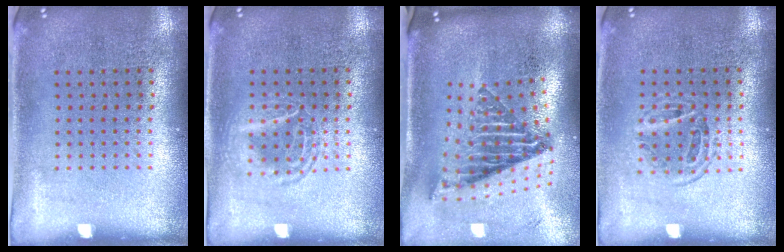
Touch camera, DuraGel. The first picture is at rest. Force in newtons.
{"total": 1.1, "press": 1.1, "slide": 0.2}
{"total": 2.6, "press": 1.7, "slide": 1.9}
{"total": 1.2, "press": 1.0, "slide": 0.7}